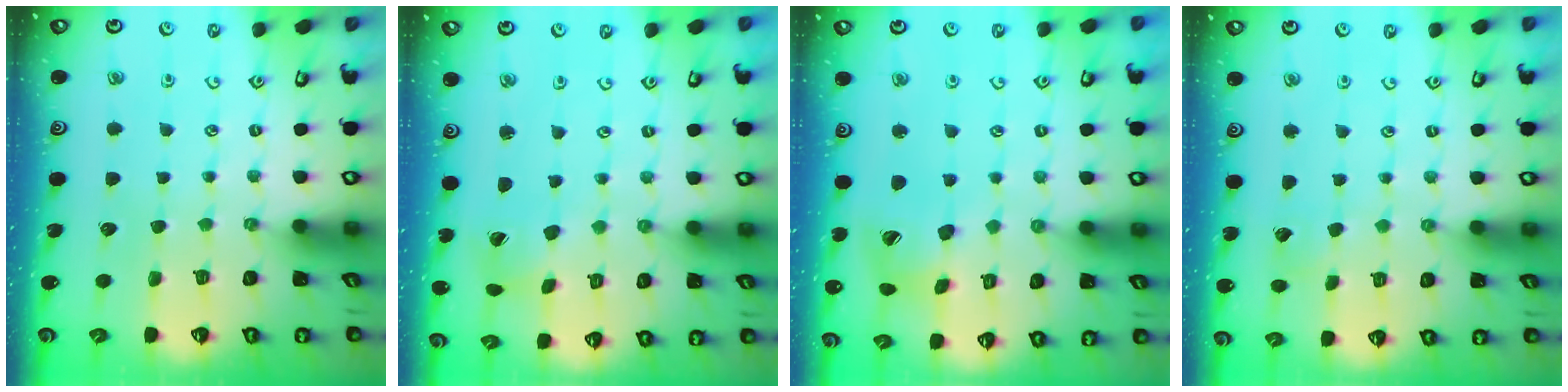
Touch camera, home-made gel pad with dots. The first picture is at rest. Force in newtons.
{"total": 2.4, "press": 2.4, "slide": 0.3}
{"total": 14.0, "press": 13.9, "slide": 1.7}
{"total": 2.7, "press": 2.7, "slide": 0.2}